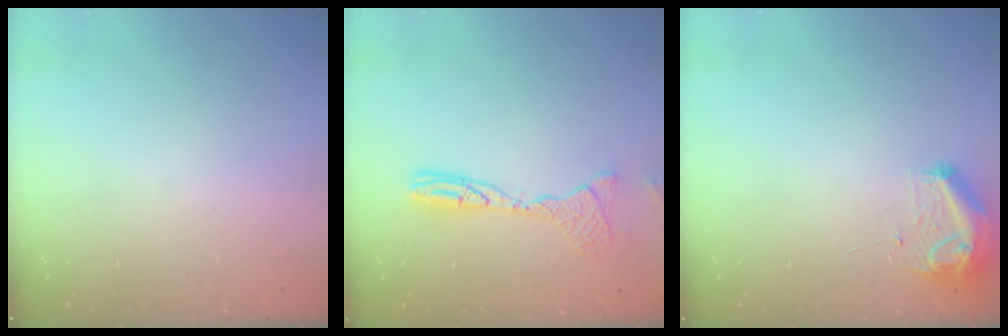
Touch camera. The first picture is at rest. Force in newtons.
{"total": 11.9, "press": 11.6, "slide": 2.5}
{"total": 9.0, "press": 8.9, "slide": 1.1}